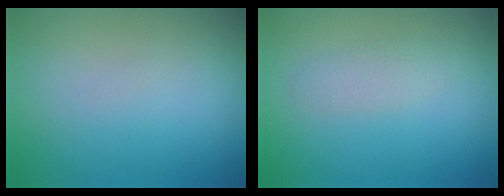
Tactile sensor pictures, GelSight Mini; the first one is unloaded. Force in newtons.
{"total": 1.5, "press": 1.5, "slide": 0.1}